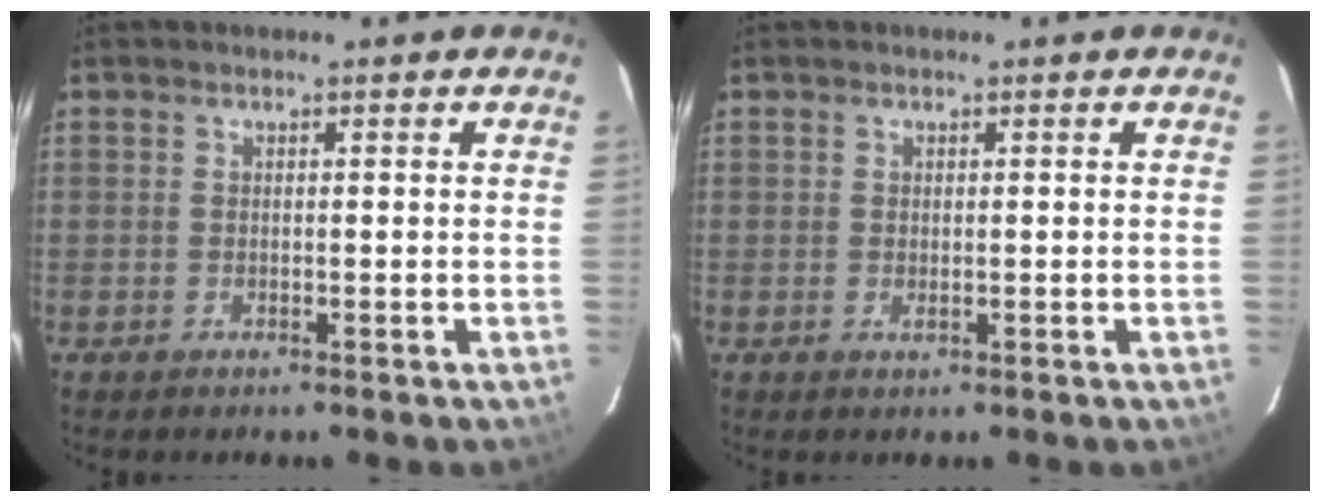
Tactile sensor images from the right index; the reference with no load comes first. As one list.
[{"total": 0.6, "force": [0.1, 0.5, 0.4], "torque": [-0.007, -0.001, 0.002]}]